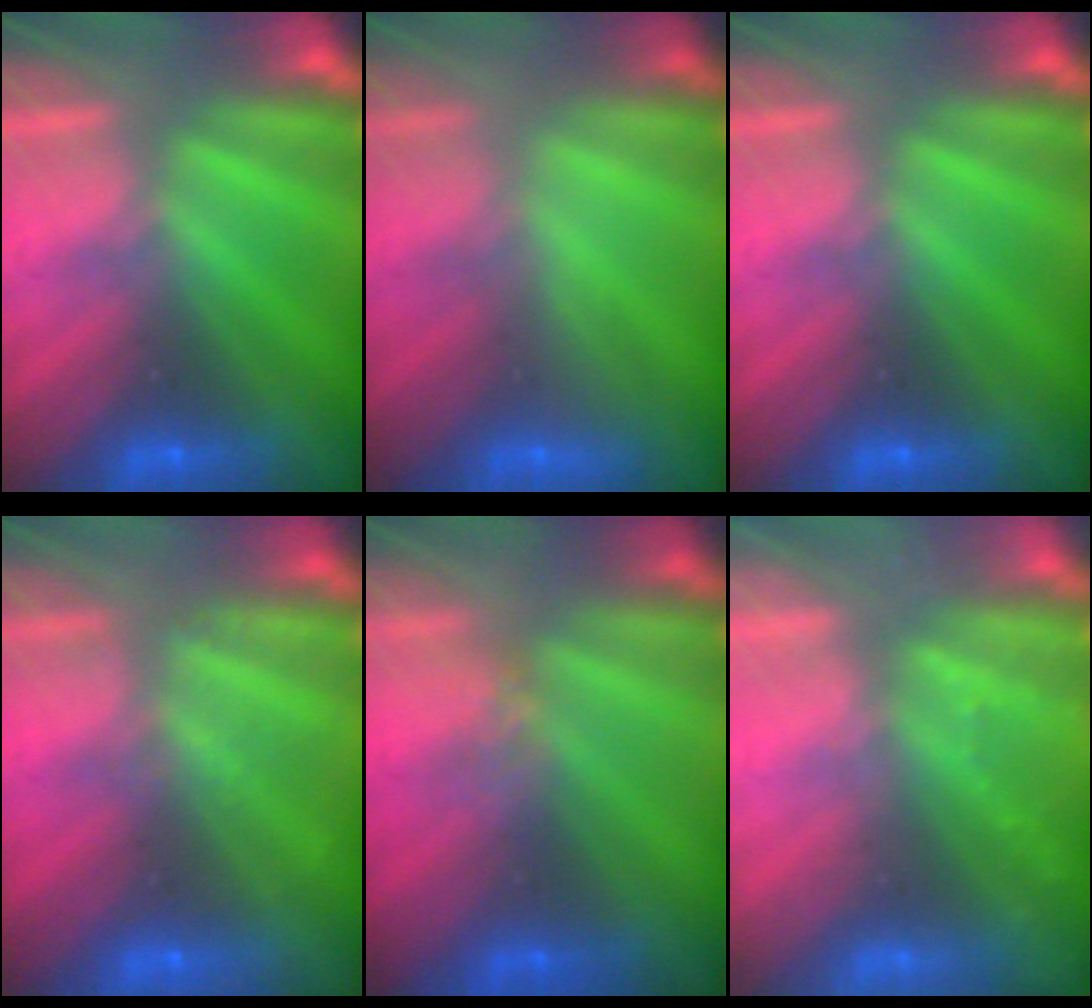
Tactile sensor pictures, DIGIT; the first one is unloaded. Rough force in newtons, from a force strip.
{"total": 2.2}
{"total": 0.0}
{"total": 1.9}
{"total": 3.8}
{"total": 2.2}